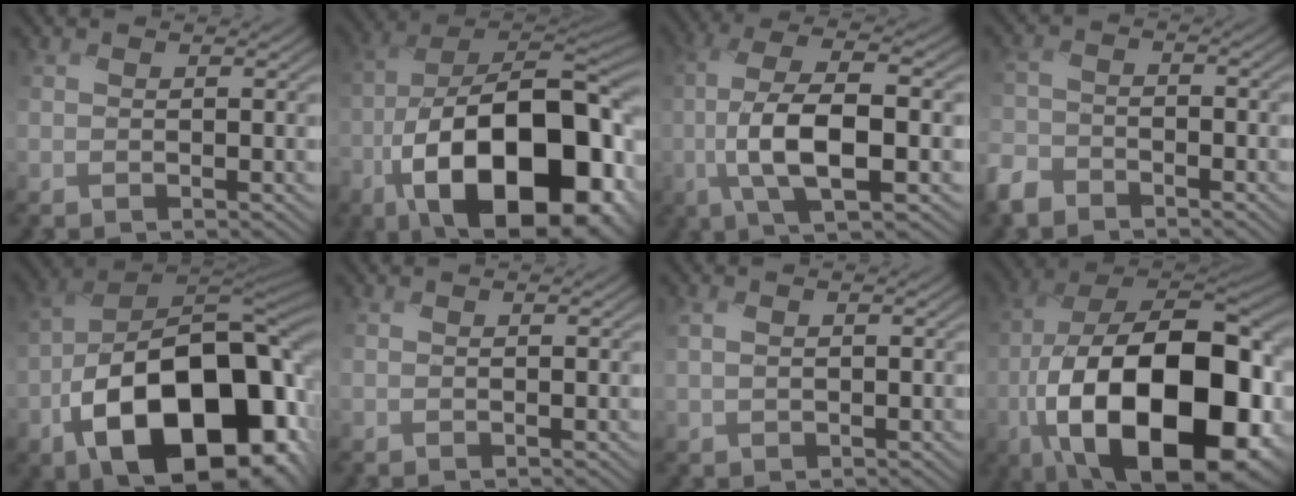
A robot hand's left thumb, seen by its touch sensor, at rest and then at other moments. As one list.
[{"total": 21.3, "force": [-7.8, 11.1, 16.4], "torque": [-0.277, -0.030, -0.117]}, {"total": 10.7, "force": [-2.0, 4.2, 9.7], "torque": [-0.200, 0.003, -0.037]}, {"total": 4.3, "force": [-3.7, 2.1, 0.8], "torque": [-0.027, -0.010, -0.090]}, {"total": 20.1, "force": [-6.9, 12.2, 14.4], "torque": [-0.235, -0.056, -0.096]}, {"total": 0.0}, {"total": 1.7, "force": [0.5, 1.5, 0.8], "torque": [-0.023, -0.001, 0.016]}, {"total": 22.4, "force": [-6.4, 11.9, 17.9], "torque": [-0.341, -0.030, -0.090]}]